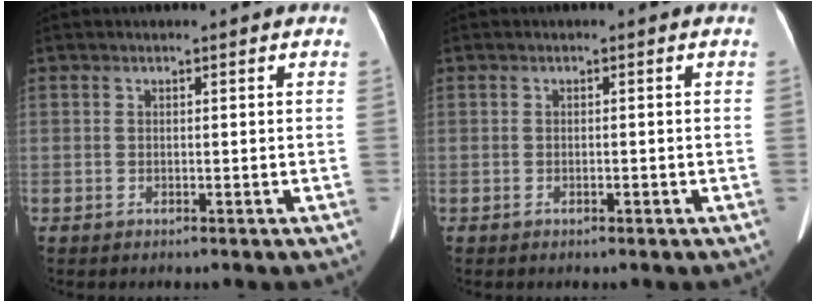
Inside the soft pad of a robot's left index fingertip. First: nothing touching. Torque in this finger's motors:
{"motor_torque": [-0.29, -0.10, -0.02, -0.02]}